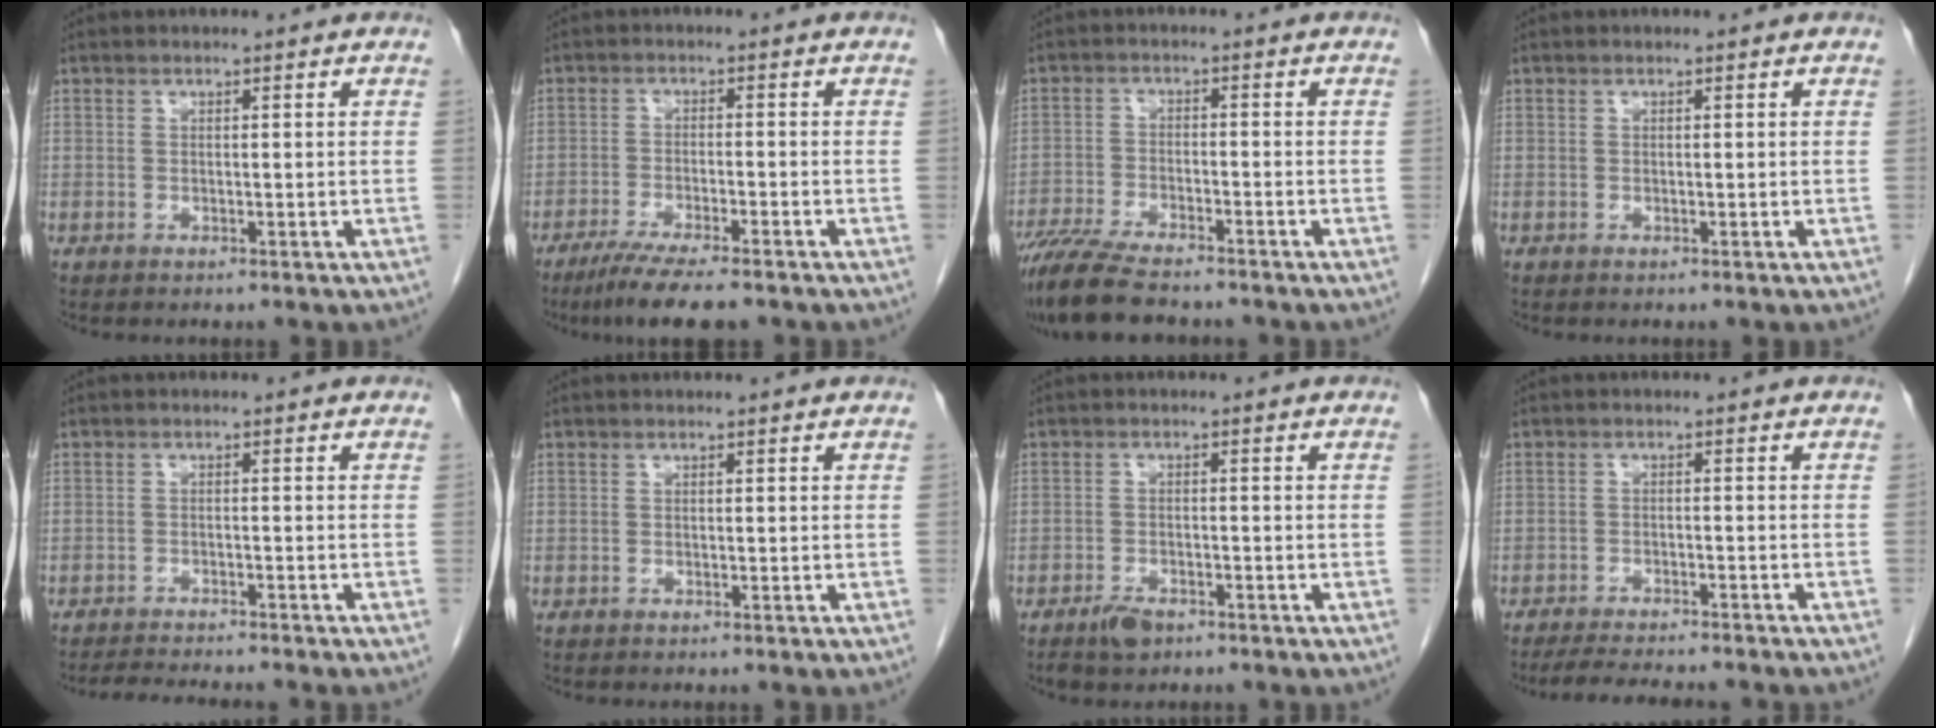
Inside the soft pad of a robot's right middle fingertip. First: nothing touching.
{"total": 8.2, "force": [-6.3, 0.7, 5.2], "torque": [-0.087, -0.021, -0.101]}
{"total": 10.1, "force": [-8.7, 1.4, 5.0], "torque": [-0.090, -0.027, -0.145]}
{"total": 0.0}
{"total": 5.9, "force": [-5.5, -0.3, 2.1], "torque": [-0.030, -0.015, -0.084]}
{"total": 0.0}
{"total": 3.1, "force": [-2.2, 1.3, 1.6], "torque": [-0.034, -0.002, -0.033]}
{"total": 9.8, "force": [-8.7, 1.0, 4.3], "torque": [-0.064, -0.017, -0.123]}